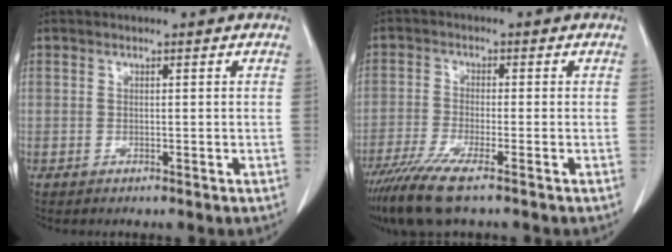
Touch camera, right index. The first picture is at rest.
{"total": 7.5, "force": [-5.4, 0.3, 5.2], "torque": [-0.100, -0.019, -0.098]}